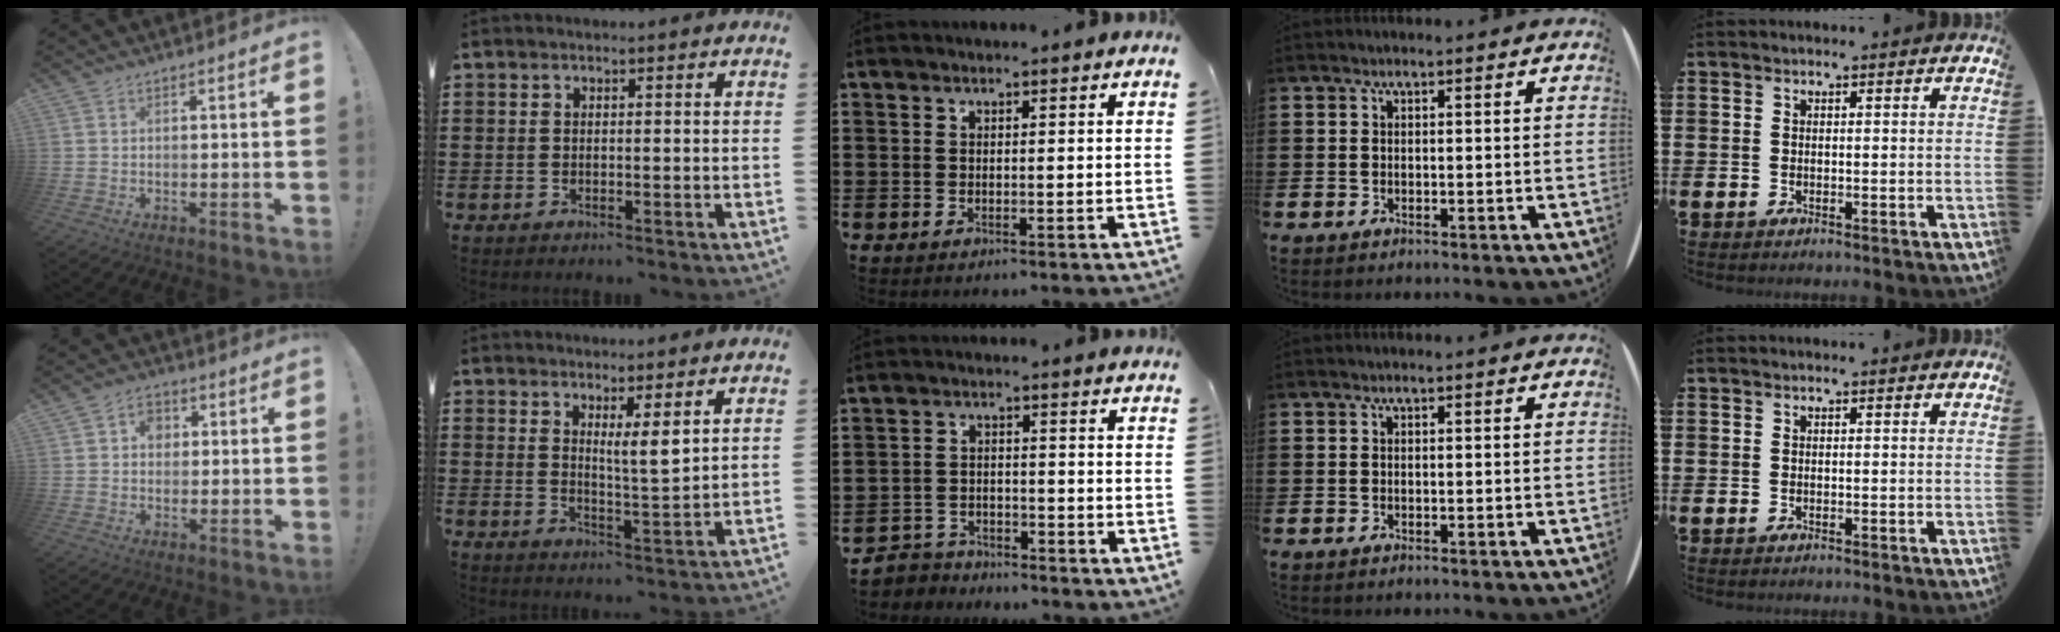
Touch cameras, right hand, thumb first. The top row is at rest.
{"thumb": {"total": 5.0, "force": [1.1, 4.2, 2.4], "torque": [-0.025, 0.001, 0.017]}, "index": {"total": 4.1, "force": [2.5, 0.1, 3.3], "torque": [-0.055, -0.014, 0.040]}, "middle": {"total": 3.4, "force": [-3.3, 0.6, -0.4], "torque": [-0.004, -0.002, -0.073]}}